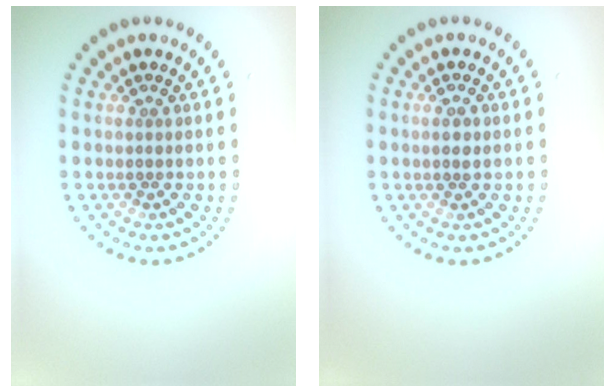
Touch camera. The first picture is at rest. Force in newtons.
{"total": 0.6, "press": 0.6, "slide": 0.1}